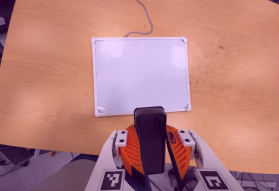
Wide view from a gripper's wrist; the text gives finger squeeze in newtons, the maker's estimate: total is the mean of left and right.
{"total": 11.1, "left": 10.8, "right": 11.5}